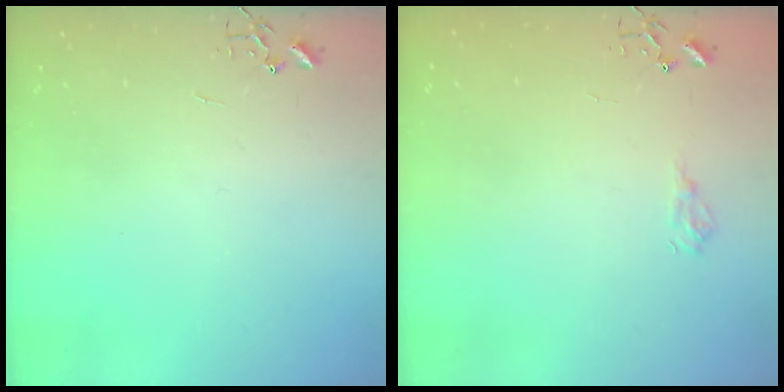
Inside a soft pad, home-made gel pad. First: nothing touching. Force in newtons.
{"total": 6.6, "press": 6.5, "slide": 0.9}